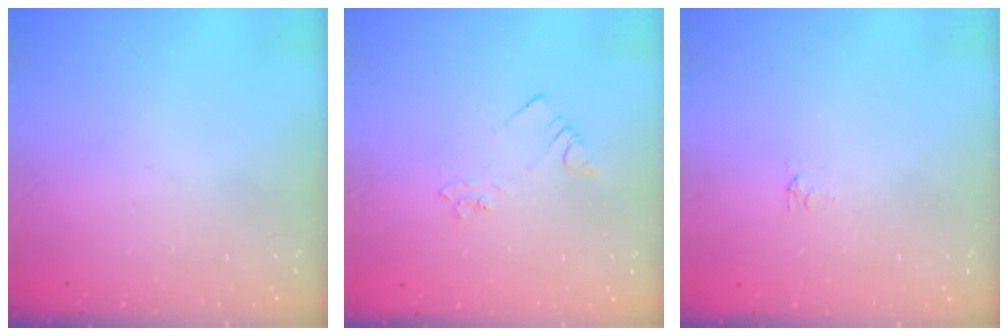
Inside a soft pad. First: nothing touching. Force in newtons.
{"total": 2.5, "press": 2.5, "slide": 0.3}
{"total": 2.9, "press": 2.9, "slide": 0.5}